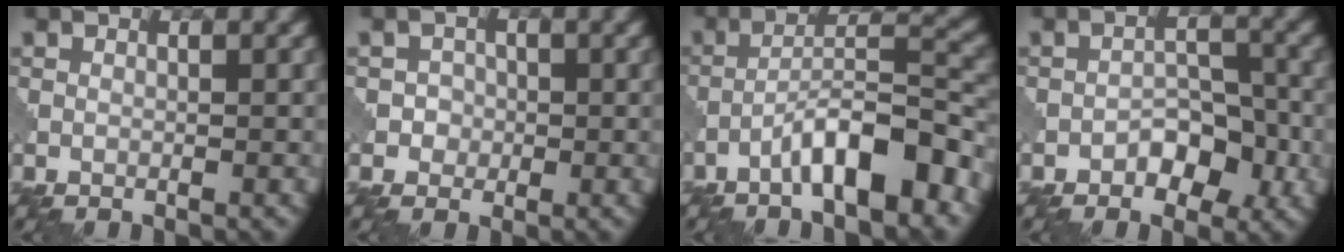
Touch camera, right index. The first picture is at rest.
{"total": 1.7, "force": [-0.3, 1.7, 0.3], "torque": [0.016, 0.001, -0.011]}
{"total": 7.1, "force": [-4.2, 1.4, 5.6], "torque": [-0.092, 0.019, -0.073]}
{"total": 3.6, "force": [-1.8, 2.1, 2.3], "torque": [-0.026, 0.007, -0.025]}